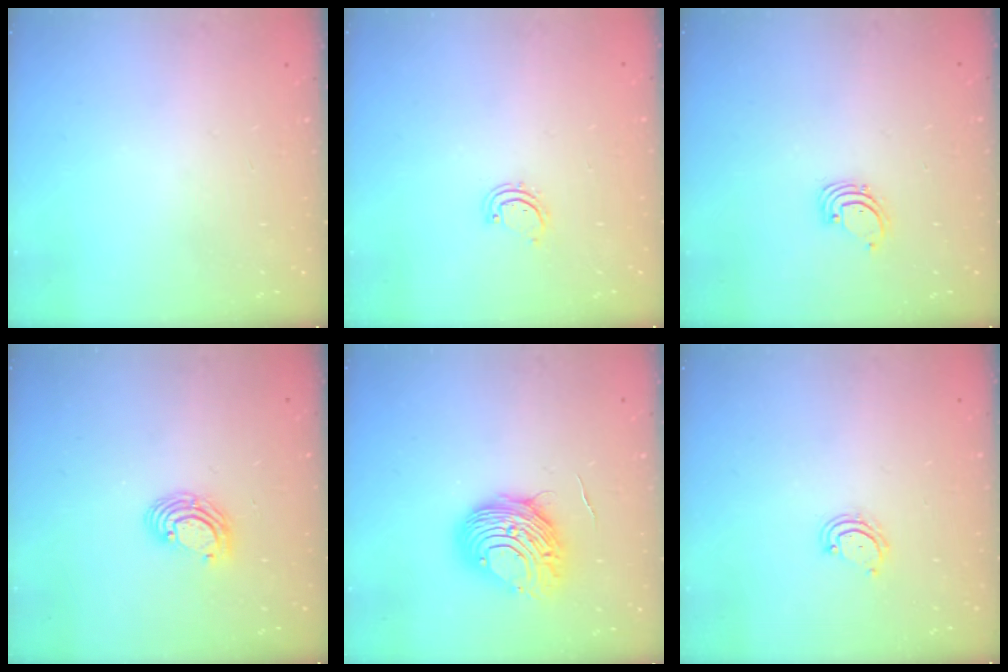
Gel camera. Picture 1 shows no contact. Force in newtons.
{"total": 2.5, "press": 2.5, "slide": 0.3}
{"total": 1.4, "press": 1.4, "slide": 0.1}
{"total": 6.0, "press": 6.0, "slide": 0.4}
{"total": 10.3, "press": 10.3, "slide": 0.7}
{"total": 4.4, "press": 4.3, "slide": 0.3}